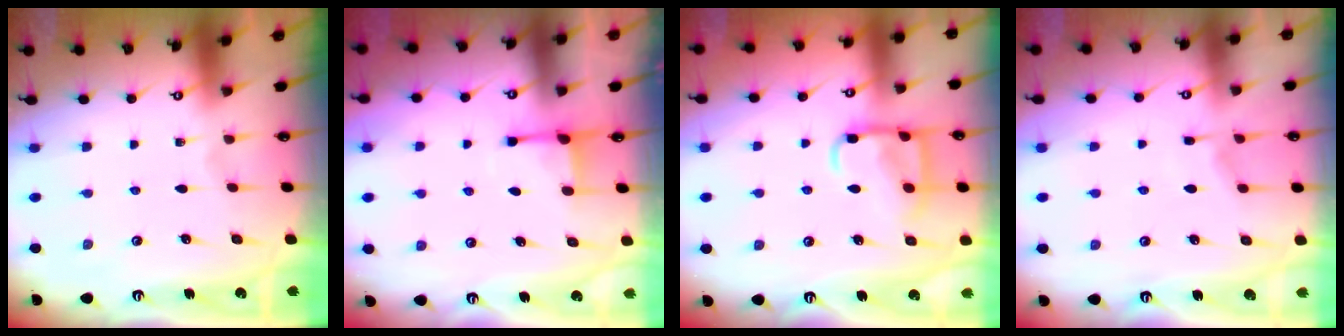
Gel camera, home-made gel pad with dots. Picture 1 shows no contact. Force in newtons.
{"total": 2.3, "press": 2.2, "slide": 0.6}
{"total": 12.0, "press": 12.0, "slide": 1.1}
{"total": 4.3, "press": 4.3, "slide": 0.4}